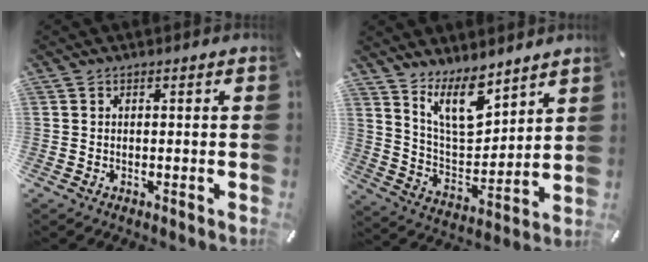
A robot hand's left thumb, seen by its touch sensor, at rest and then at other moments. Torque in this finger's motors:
{"motor_torque": [0.99, -0.42, 1.06, -1.00, 0.12]}